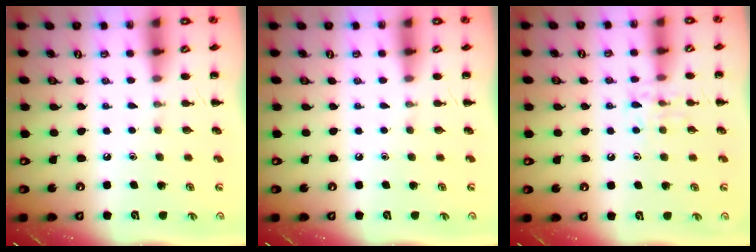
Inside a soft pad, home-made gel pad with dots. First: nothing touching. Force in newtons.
{"total": 0.0}
{"total": 7.6, "press": 7.5, "slide": 1.0}